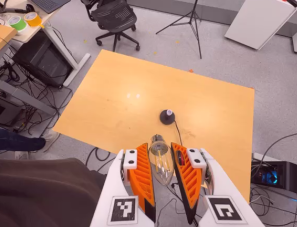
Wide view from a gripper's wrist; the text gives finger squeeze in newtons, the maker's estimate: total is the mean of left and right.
{"total": 12.6, "left": 13.3, "right": 11.9}